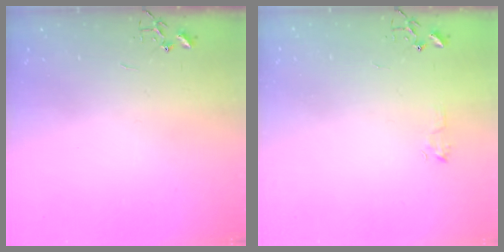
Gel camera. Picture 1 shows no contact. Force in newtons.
{"total": 5.5, "press": 5.4, "slide": 0.8}